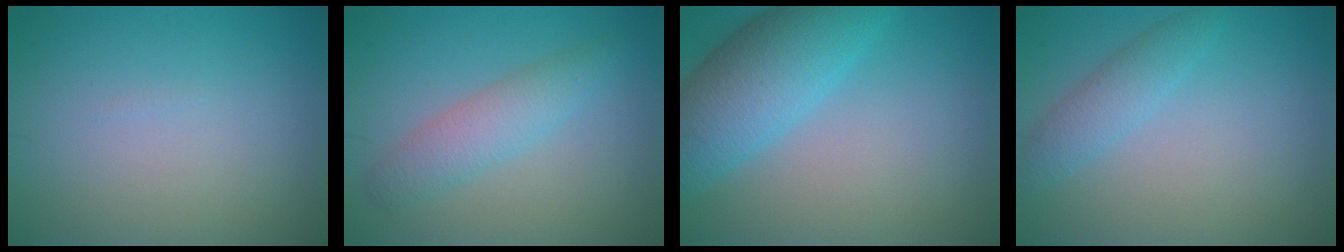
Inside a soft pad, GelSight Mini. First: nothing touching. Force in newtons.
{"total": 3.1, "press": 3.1, "slide": 0.1}
{"total": 7.3, "press": 7.3, "slide": 0.2}
{"total": 2.3, "press": 2.3, "slide": 0.2}